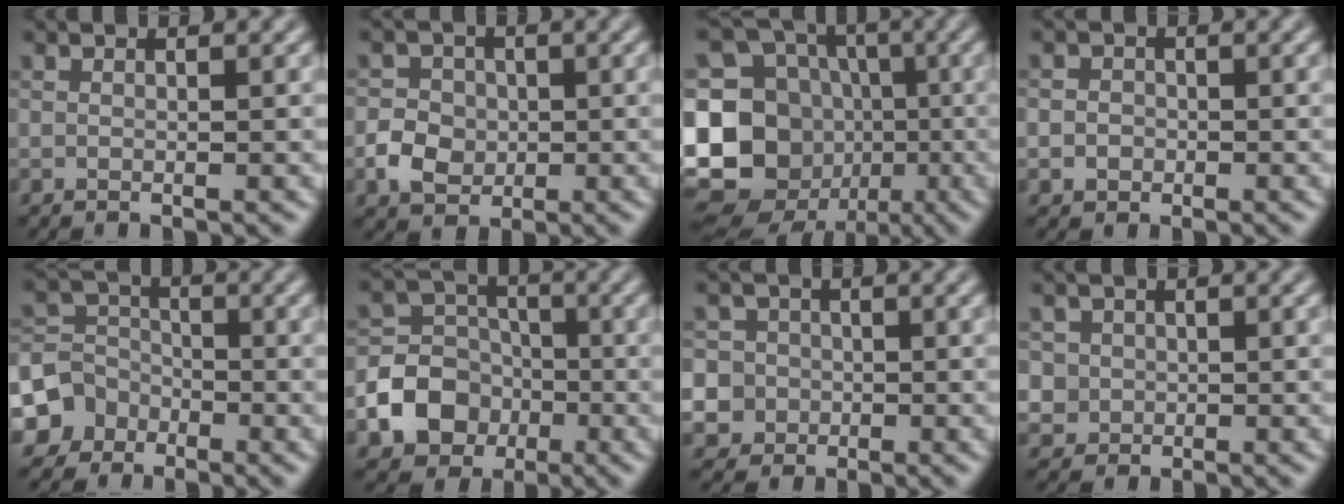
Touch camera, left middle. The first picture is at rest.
{"total": 3.2, "force": [-0.8, 2.8, 1.4], "torque": [-0.018, 0.001, -0.018]}
{"total": 16.4, "force": [-3.3, 14.7, 6.5], "torque": [-0.177, 0.007, -0.075]}
{"total": 1.8, "force": [-0.2, 1.6, 0.6], "torque": [0.008, 0.003, -0.013]}
{"total": 5.3, "force": [-2.8, 4.5, 0.6], "torque": [0.004, 0.003, -0.074]}
{"total": 6.5, "force": [-2.4, 5.5, 2.5], "torque": [-0.025, 0.000, -0.068]}
{"total": 7.3, "force": [-0.8, 7.1, 1.7], "torque": [-0.041, 0.018, -0.037]}
{"total": 2.7, "force": [0.4, 2.7, 0.6], "torque": [-0.004, 0.005, 0.012]}